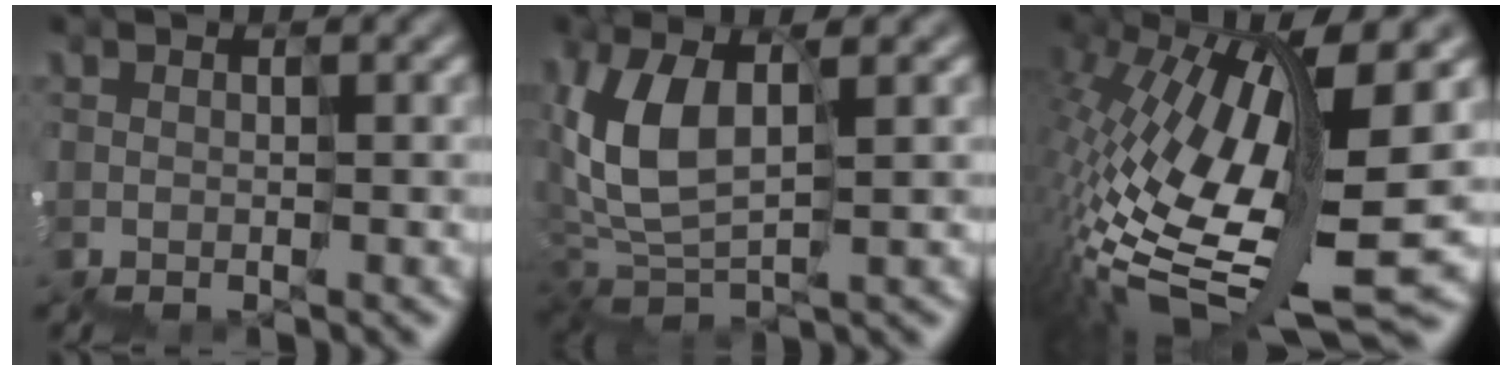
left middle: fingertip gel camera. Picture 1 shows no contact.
{"total": 5.1, "force": [1.6, 3.3, 3.5], "torque": [-0.098, 0.008, 0.029]}
{"total": 12.7, "force": [-1.2, 3.8, 12.1], "torque": [-0.242, 0.000, -0.014]}